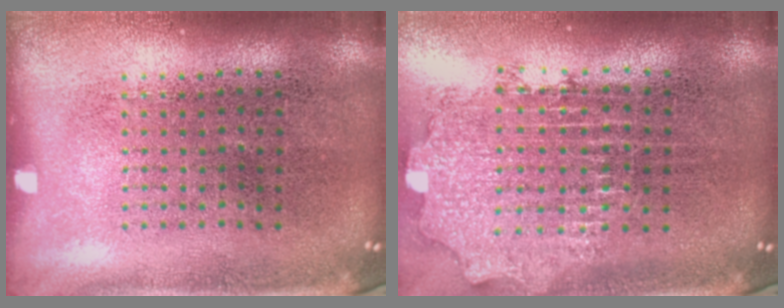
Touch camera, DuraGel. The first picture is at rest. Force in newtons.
{"total": 2.0, "press": 1.5, "slide": 1.3}